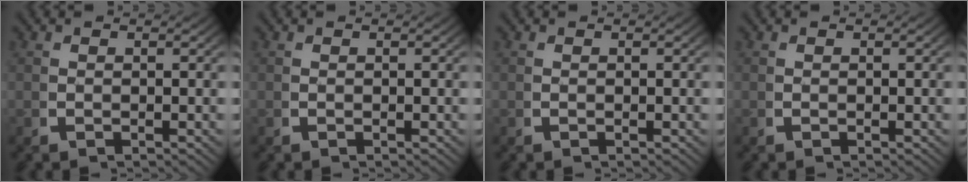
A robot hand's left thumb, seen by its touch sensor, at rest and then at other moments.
{"total": 0.0}
{"total": 0.0}
{"total": 0.0}